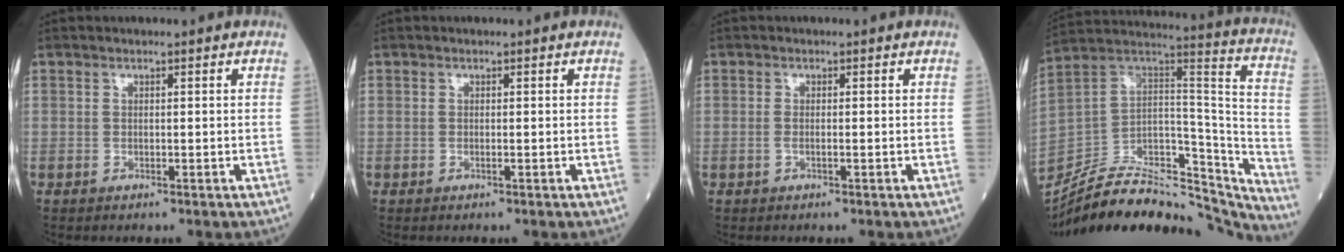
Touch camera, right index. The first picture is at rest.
{"total": 0.0}
{"total": 0.9, "force": [-0.2, 0.2, 0.8], "torque": [-0.017, 0.001, -0.006]}
{"total": 31.7, "force": [-28.2, 7.2, 12.7], "torque": [-0.172, 0.014, -0.419]}